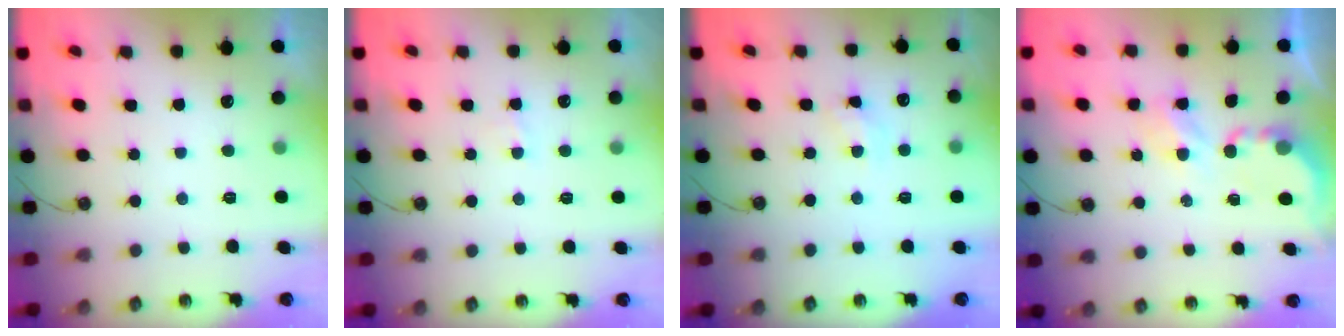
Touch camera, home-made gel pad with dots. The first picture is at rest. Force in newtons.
{"total": 2.8, "press": 2.8, "slide": 0.4}
{"total": 4.9, "press": 4.9, "slide": 0.5}
{"total": 4.0, "press": 4.0, "slide": 0.1}